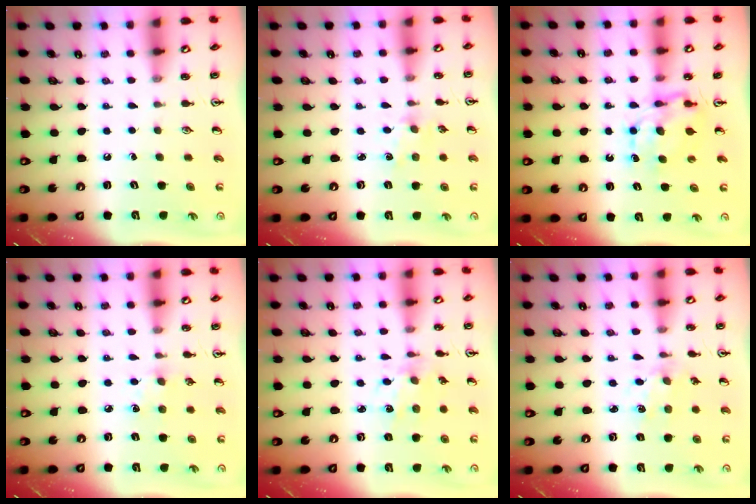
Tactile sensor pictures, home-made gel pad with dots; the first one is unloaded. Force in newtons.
{"total": 1.6, "press": 1.6, "slide": 0.4}
{"total": 7.3, "press": 7.3, "slide": 0.3}
{"total": 5.6, "press": 5.5, "slide": 0.6}
{"total": 3.4, "press": 3.3, "slide": 0.9}
{"total": 1.9, "press": 1.9, "slide": 0.2}